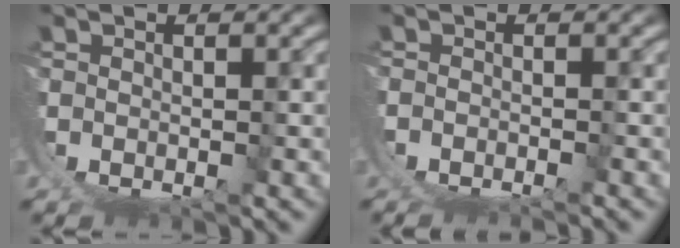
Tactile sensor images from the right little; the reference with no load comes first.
{"total": 3.1, "force": [-2.4, 1.8, 0.8], "torque": [-0.020, -0.007, -0.036]}